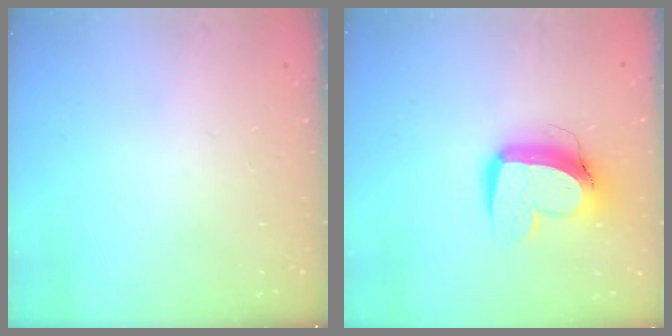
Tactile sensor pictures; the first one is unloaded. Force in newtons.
{"total": 13.1, "press": 13.0, "slide": 1.6}